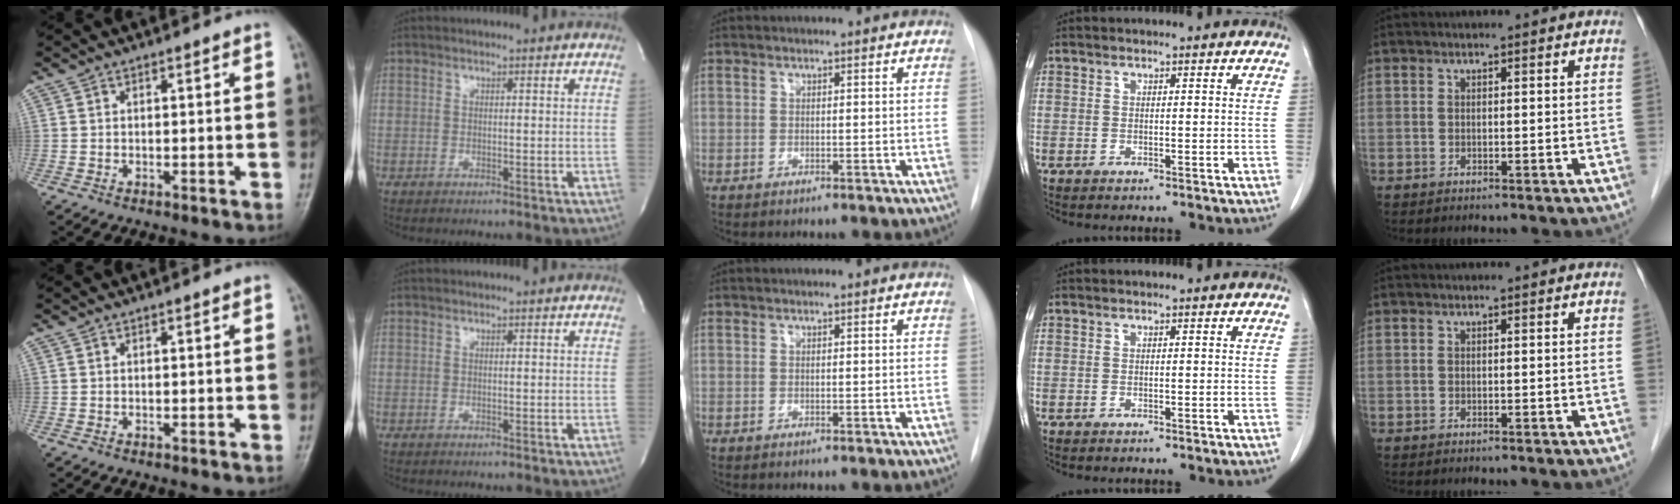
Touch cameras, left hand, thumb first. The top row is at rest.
{}